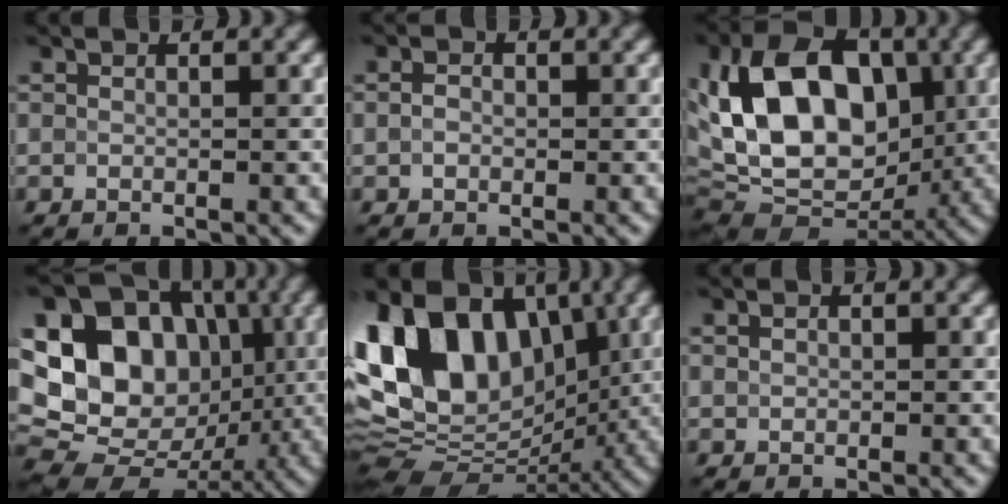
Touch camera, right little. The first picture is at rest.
{"total": 1.1, "force": [-0.1, 0.9, 0.7], "torque": [-0.015, 0.003, -0.009]}
{"total": 14.2, "force": [1.3, 9.5, 10.4], "torque": [-0.180, 0.029, 0.005]}
{"total": 18.0, "force": [2.8, 15.1, 9.5], "torque": [-0.187, 0.035, 0.033]}
{"total": 14.7, "force": [3.0, 10.5, 9.8], "torque": [-0.179, 0.036, 0.039]}
{"total": 0.6, "force": [0.2, 0.6, 0.3], "torque": [-0.003, 0.002, 0.000]}